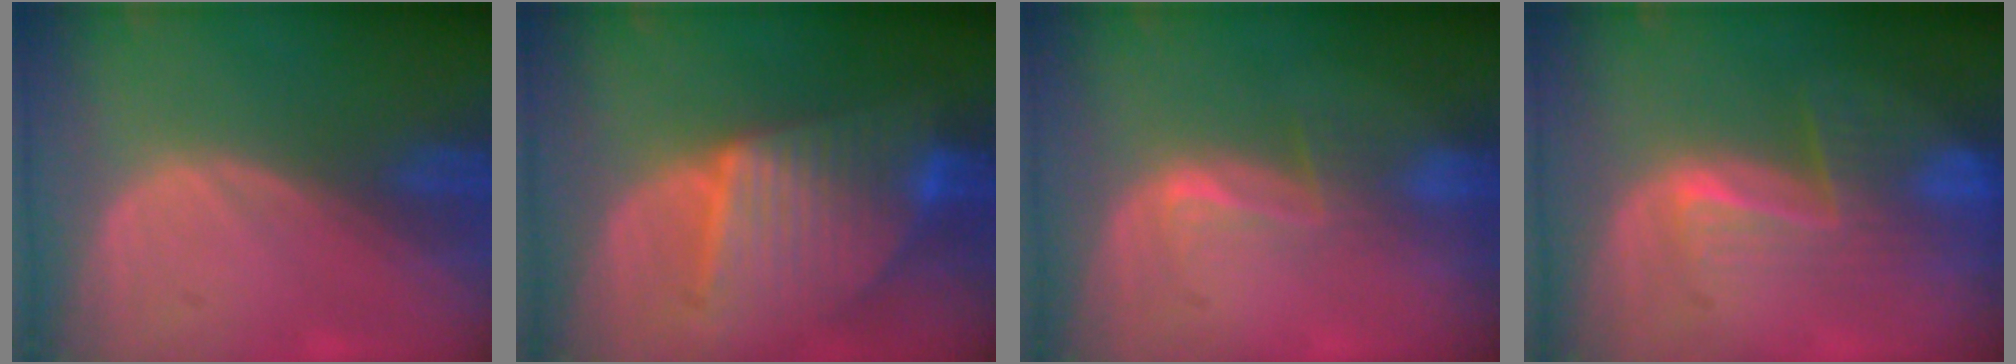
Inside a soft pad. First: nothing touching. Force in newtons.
{"total": 9.4, "press": 9.4, "slide": 0.8}
{"total": 3.0, "press": 2.7, "slide": 1.5}
{"total": 8.5, "press": 7.1, "slide": 4.6}